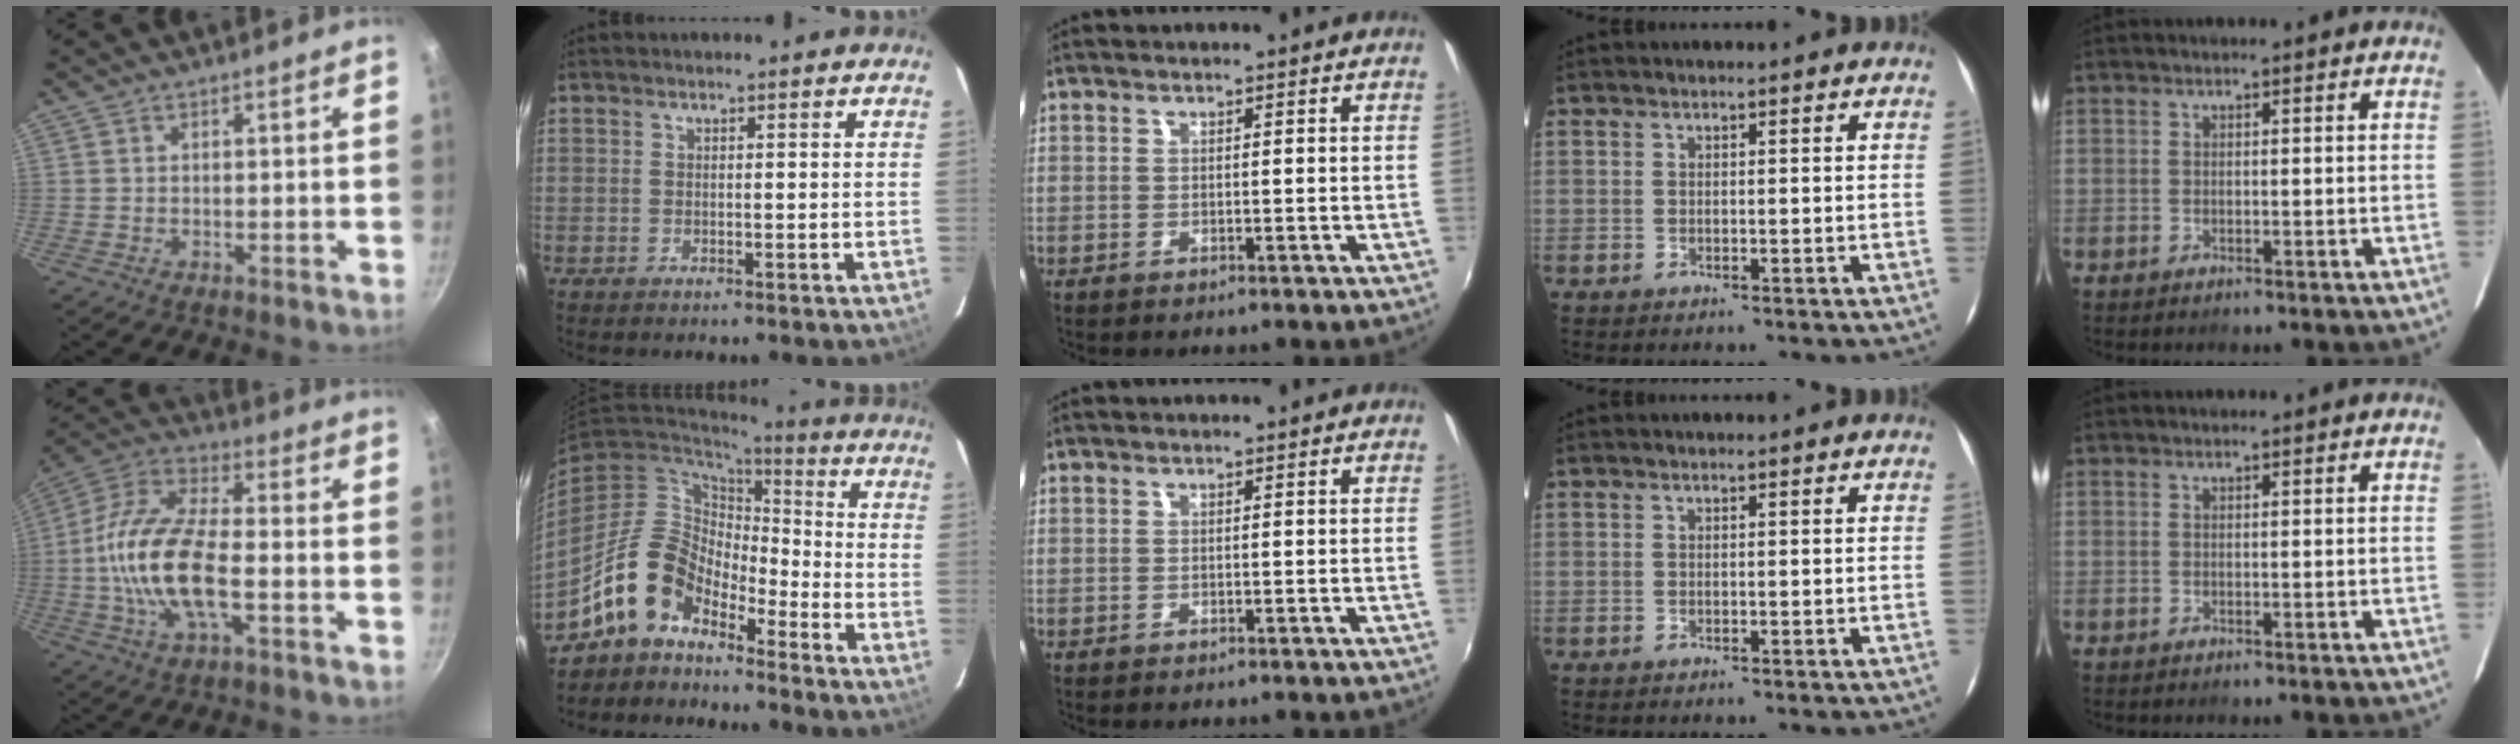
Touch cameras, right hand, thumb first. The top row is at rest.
{"thumb": {"total": 17.1, "force": [-3.1, 7.1, 15.2], "torque": [-0.292, 0.033, -0.078]}, "index": {"total": 11.6, "force": [-8.5, 6.1, 5.0], "torque": [-0.100, 0.027, -0.165]}}